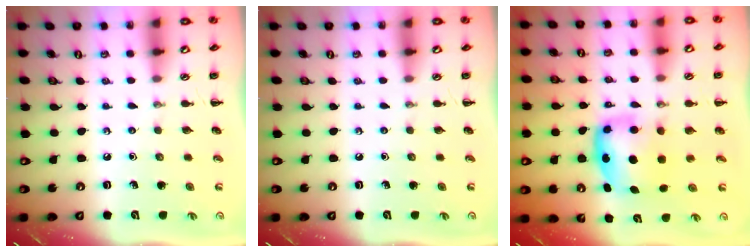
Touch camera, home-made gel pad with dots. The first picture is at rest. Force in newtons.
{"total": 0.0}
{"total": 6.0, "press": 5.9, "slide": 0.7}